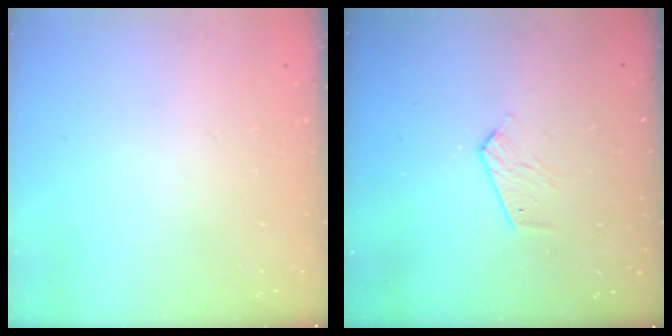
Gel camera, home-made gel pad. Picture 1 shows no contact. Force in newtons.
{"total": 4.8, "press": 4.8, "slide": 0.5}